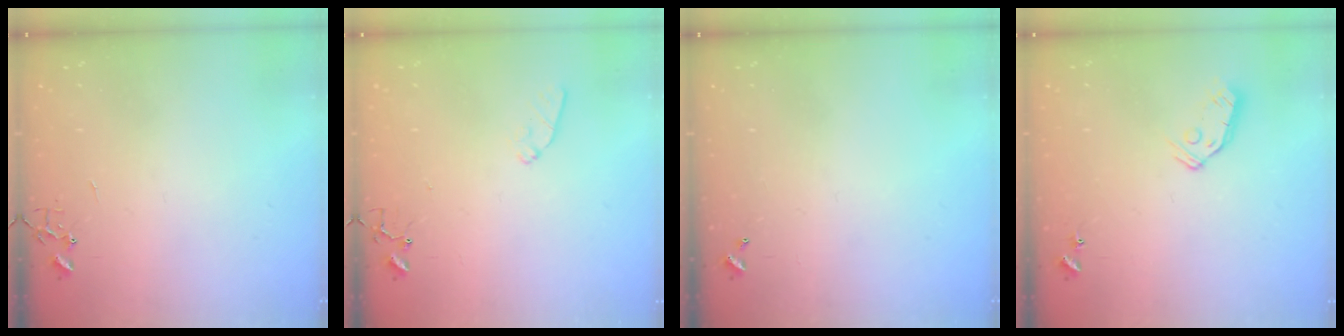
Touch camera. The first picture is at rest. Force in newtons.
{"total": 7.6, "press": 7.6, "slide": 0.6}
{"total": 0.0}
{"total": 7.5, "press": 7.5, "slide": 0.4}